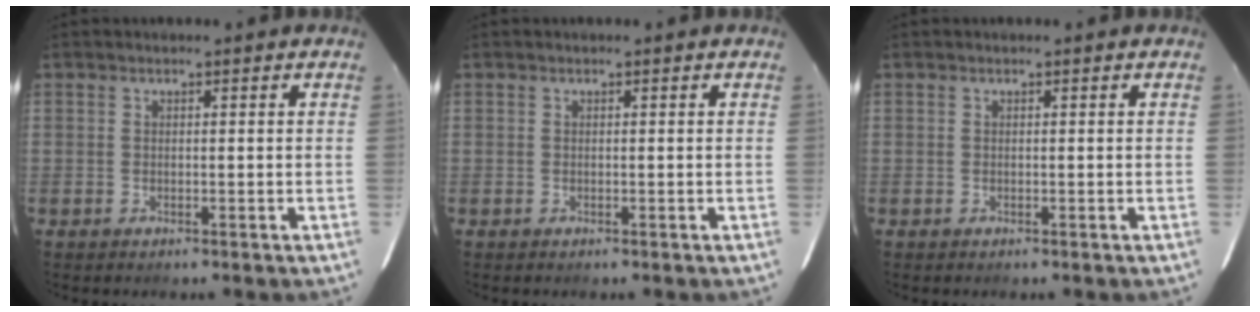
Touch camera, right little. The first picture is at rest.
{"total": 0.0}
{"total": 0.0}